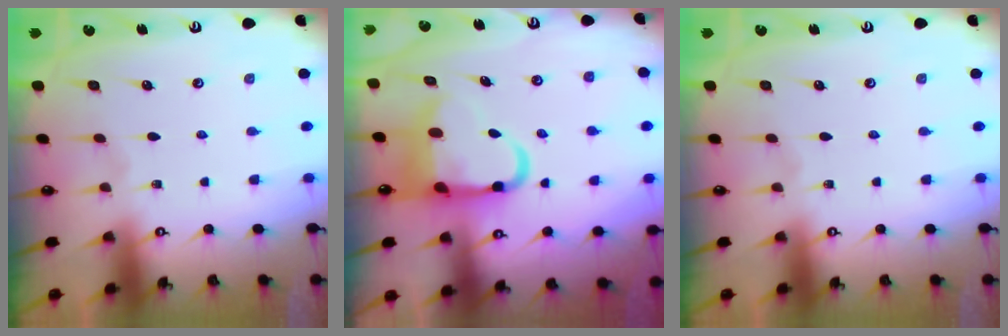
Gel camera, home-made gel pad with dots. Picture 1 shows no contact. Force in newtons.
{"total": 10.7, "press": 10.5, "slide": 2.1}
{"total": 0.0}